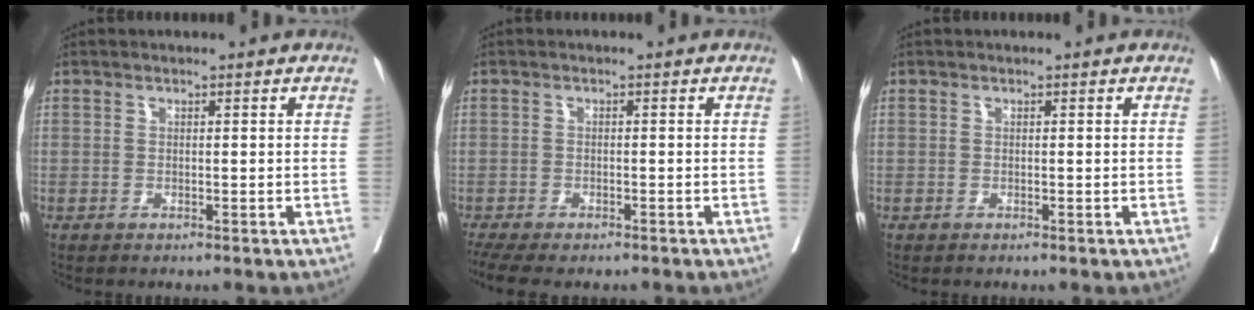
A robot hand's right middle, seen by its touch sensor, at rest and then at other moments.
{"total": 8.5, "force": [-6.8, 2.9, 4.4], "torque": [-0.081, -0.005, -0.102]}
{"total": 0.0}